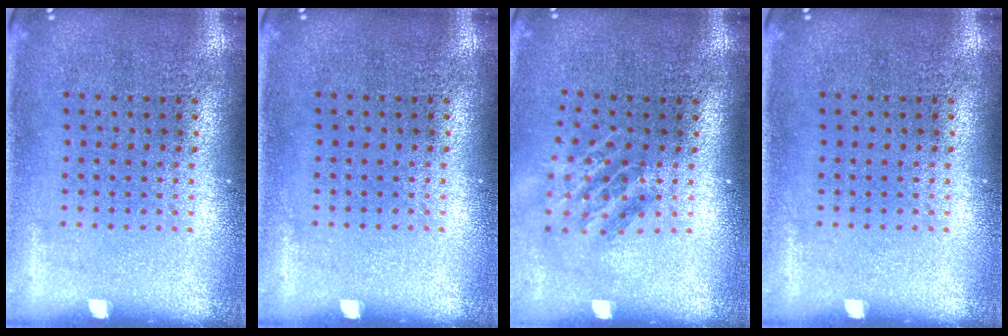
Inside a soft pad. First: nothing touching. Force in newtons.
{"total": 0.0}
{"total": 1.6, "press": 1.2, "slide": 1.1}
{"total": 0.0}